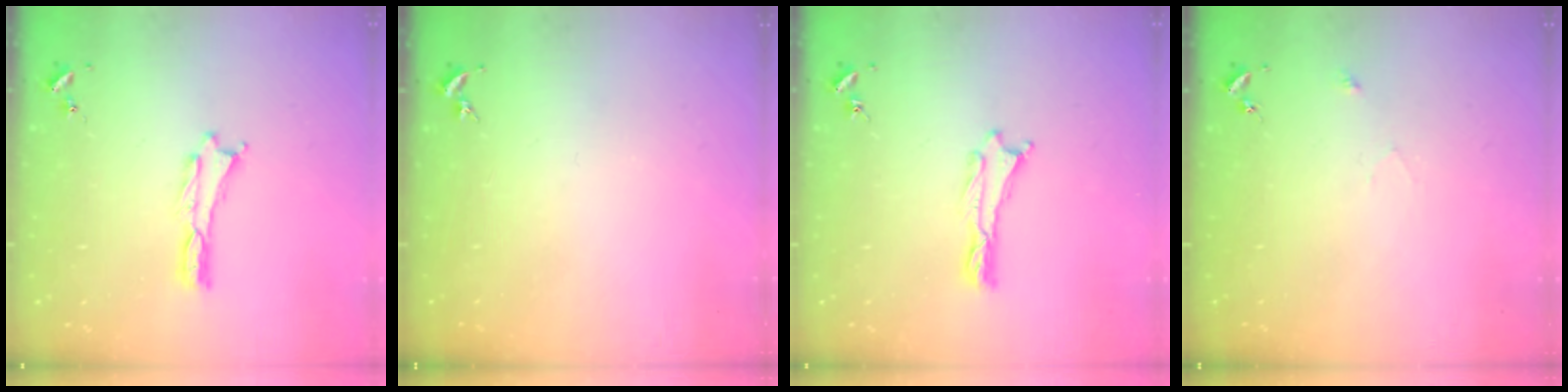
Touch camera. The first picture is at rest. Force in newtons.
{"total": 0.0}
{"total": 0.0}
{"total": 2.5, "press": 2.5, "slide": 0.2}